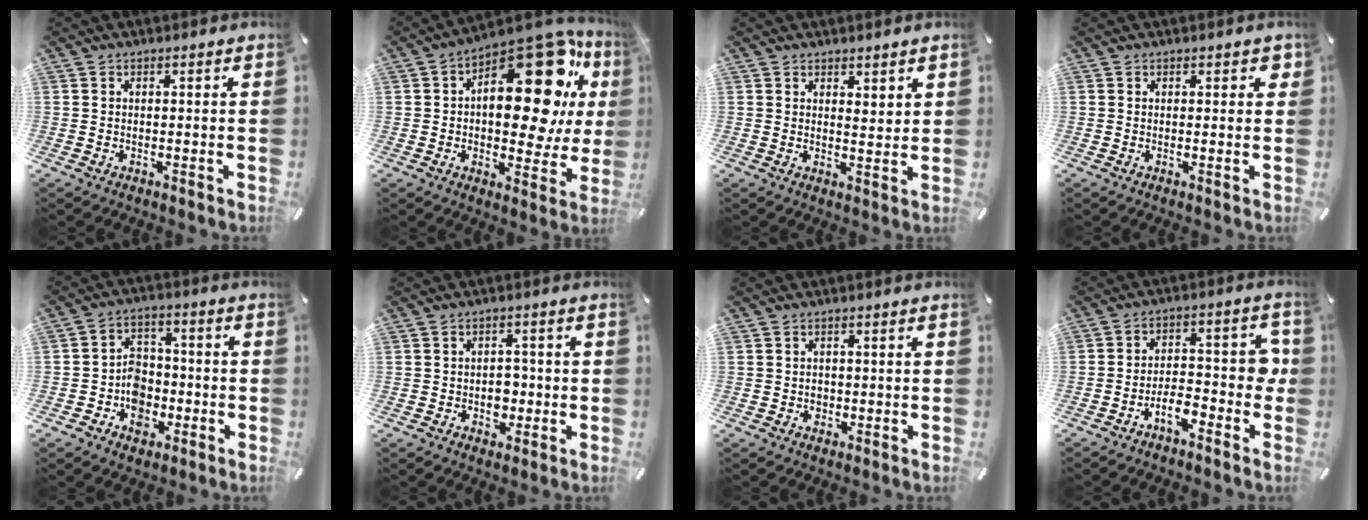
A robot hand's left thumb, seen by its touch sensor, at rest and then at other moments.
{"total": 25.1, "force": [8.3, 12.2, 20.3], "torque": [-0.263, -0.072, 0.137]}
{"total": 3.1, "force": [2.6, 1.7, 0.2], "torque": [0.007, -0.016, 0.046]}
{"total": 1.0, "force": [0.4, 0.7, 0.6], "torque": [0.003, -0.002, 0.003]}
{"total": 8.5, "force": [-2.8, 7.3, 3.4], "torque": [-0.053, 0.019, -0.047]}
{"total": 4.9, "force": [-0.8, 3.9, 2.8], "torque": [-0.027, -0.002, -0.018]}
{"total": 1.7, "force": [-0.1, 1.6, 0.5], "torque": [-0.012, 0.006, -0.005]}
{"total": 7.8, "force": [-3.6, 3.6, 5.9], "torque": [-0.094, 0.019, -0.068]}